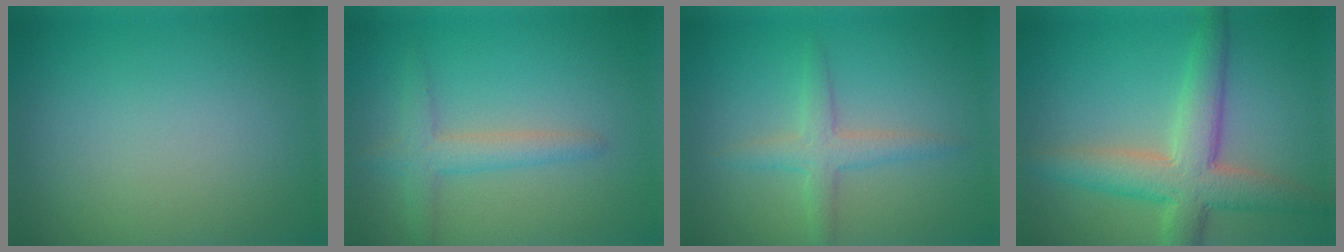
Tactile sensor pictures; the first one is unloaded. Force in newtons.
{"total": 2.6, "press": 2.6, "slide": 0.2}
{"total": 2.7, "press": 2.7, "slide": 0.1}
{"total": 6.6, "press": 6.5, "slide": 0.5}